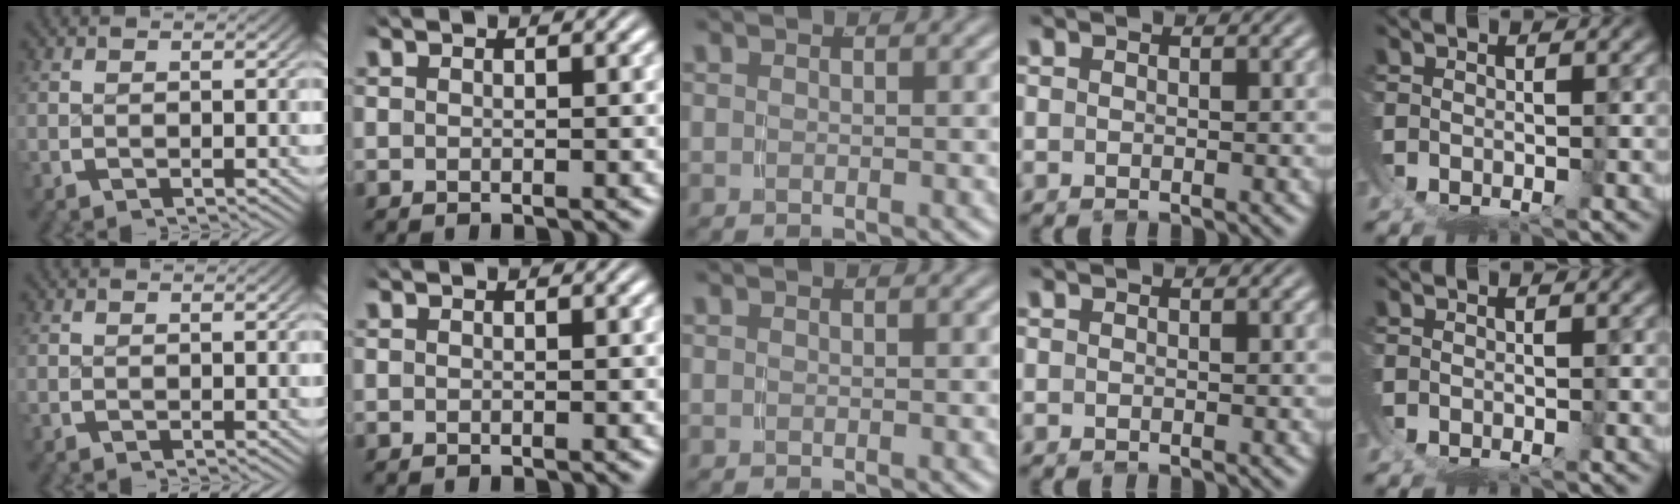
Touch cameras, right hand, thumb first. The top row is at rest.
{}